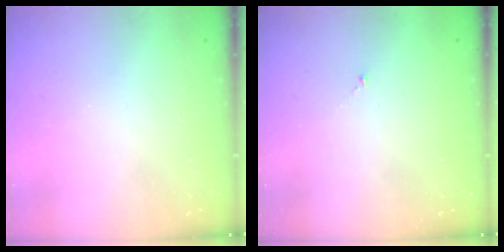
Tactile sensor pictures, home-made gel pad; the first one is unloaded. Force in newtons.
{"total": 0.0}